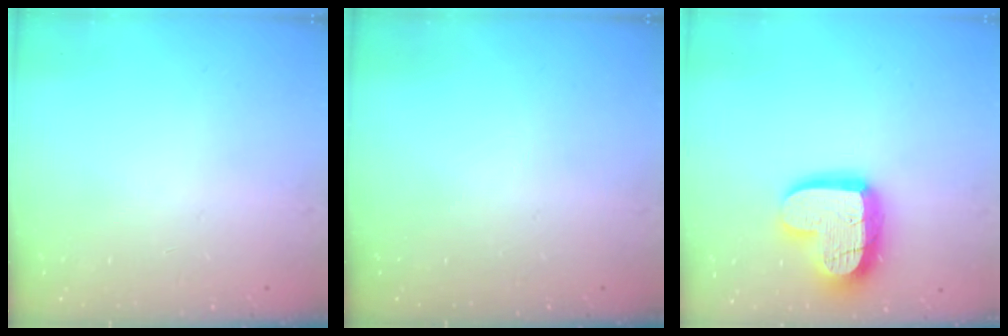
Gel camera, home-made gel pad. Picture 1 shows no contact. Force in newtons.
{"total": 0.0}
{"total": 17.4, "press": 17.4, "slide": 1.7}